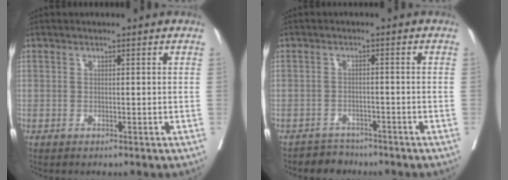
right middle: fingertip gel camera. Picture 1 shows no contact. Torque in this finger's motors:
{"motor_torque": [0.02, -0.04, -0.01, 0.00]}